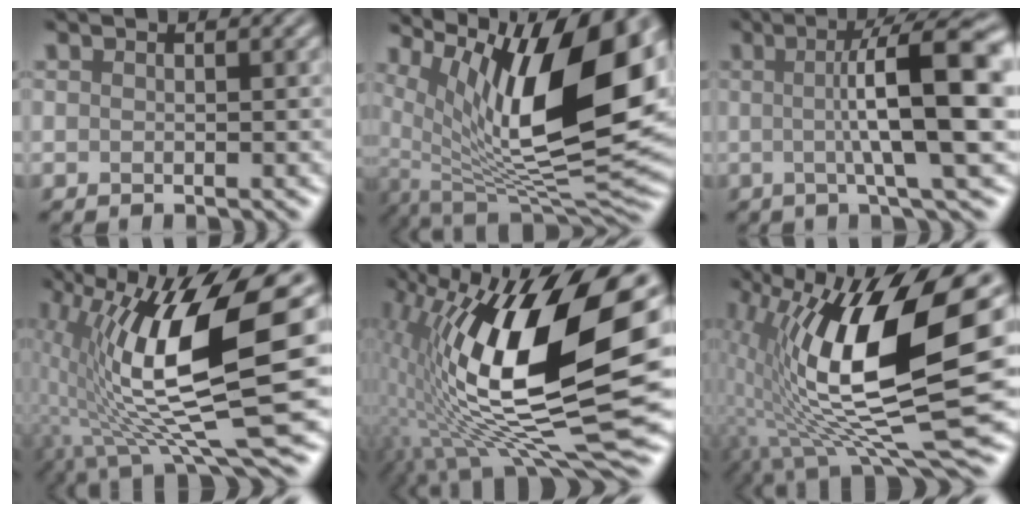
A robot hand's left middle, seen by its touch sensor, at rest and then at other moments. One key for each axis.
{"total": 14.8, "fx": 4.8, "fy": 5.4, "fz": 12.9, "tx": -0.222, "ty": 0.003, "tz": 0.091}
{"total": 11.8, "fx": 0.8, "fy": 2.4, "fz": 11.6, "tx": -0.143, "ty": 0.017, "tz": 0.007}
{"total": 13.4, "fx": 0.9, "fy": 3.6, "fz": 12.9, "tx": -0.226, "ty": -0.003, "tz": 0.015}
{"total": 17.8, "fx": 2.0, "fy": 6.8, "fz": 16.3, "tx": -0.296, "ty": 0.009, "tz": 0.024}
{"total": 14.7, "fx": 1.4, "fy": 4.7, "fz": 13.9, "tx": -0.241, "ty": -0.007, "tz": 0.020}